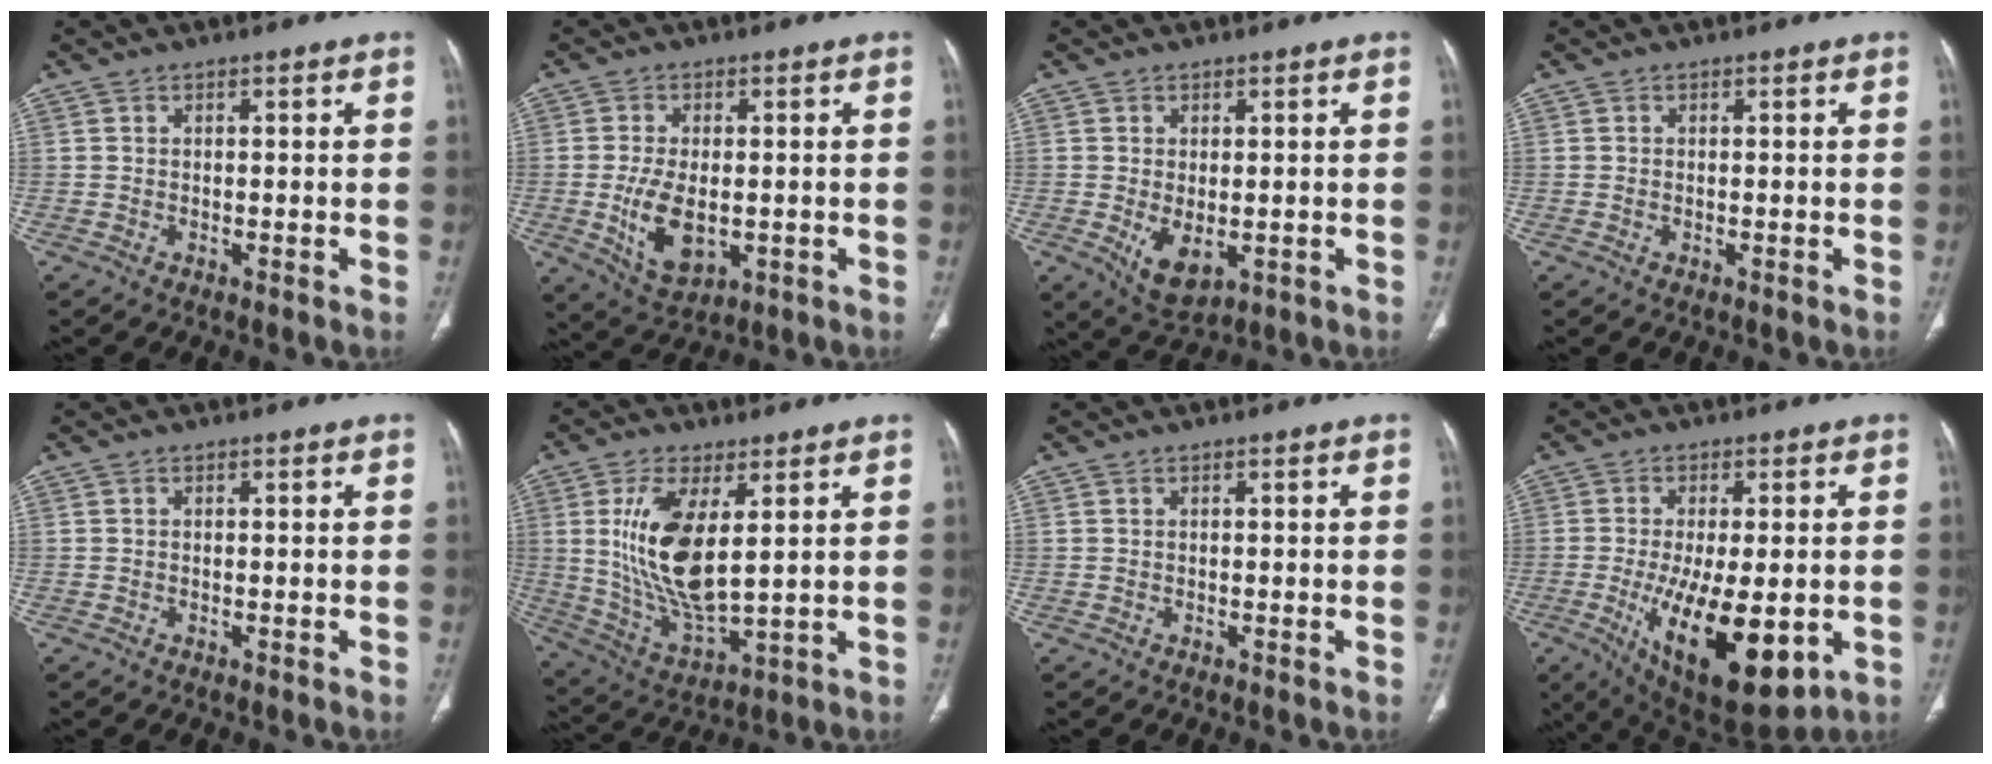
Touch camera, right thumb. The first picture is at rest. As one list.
[{"total": 9.4, "force": [-1.4, 5.3, 7.6], "torque": [-0.136, -0.009, -0.012]}, {"total": 6.2, "force": [-1.2, 3.5, 5.0], "torque": [-0.081, -0.012, -0.004]}, {"total": 0.0}, {"total": 0.0}, {"total": 15.3, "force": [3.4, 6.3, 13.5], "torque": [-0.265, -0.028, 0.081]}, {"total": 0.0}, {"total": 18.2, "force": [-4.6, 7.4, 16.0], "torque": [-0.262, -0.022, -0.049]}]